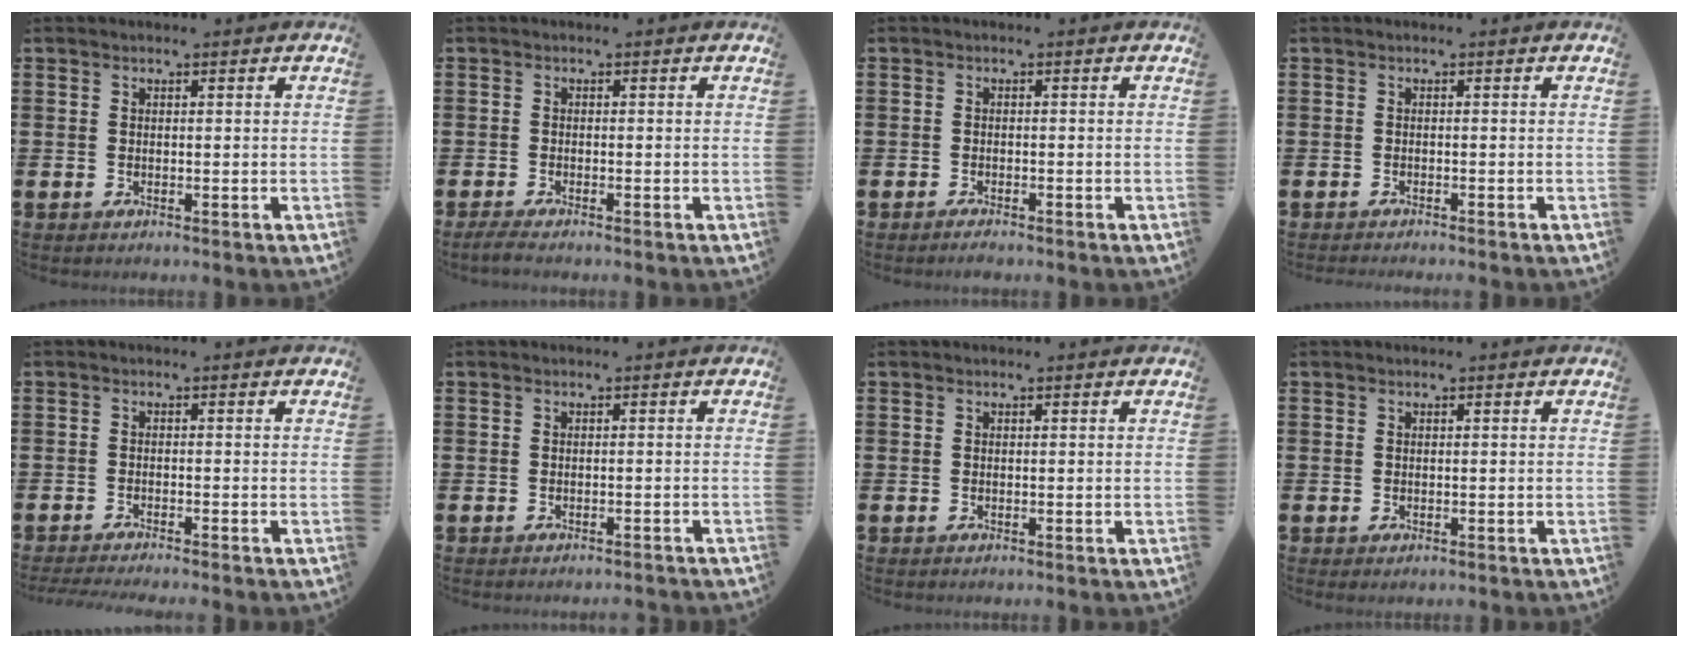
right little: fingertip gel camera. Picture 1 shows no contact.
{"total": 0.8, "force": [-0.5, 0.0, 0.6], "torque": [-0.012, -0.002, -0.010]}
{"total": 0.6, "force": [-0.5, 0.1, 0.3], "torque": [-0.007, -0.002, -0.010]}
{"total": 0.6, "force": [-0.5, -0.2, 0.1], "torque": [0.000, -0.002, -0.011]}
{"total": 1.2, "force": [-1.1, -0.2, 0.3], "torque": [-0.004, 0.000, -0.022]}
{"total": 0.9, "force": [-0.8, -0.1, 0.0], "torque": [-0.001, 0.001, -0.018]}
{"total": 0.0}
{"total": 0.0}